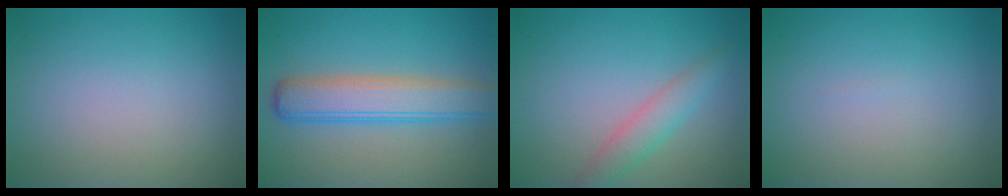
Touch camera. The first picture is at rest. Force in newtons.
{"total": 5.4, "press": 5.4, "slide": 0.1}
{"total": 2.7, "press": 2.7, "slide": 0.1}
{"total": 0.0}